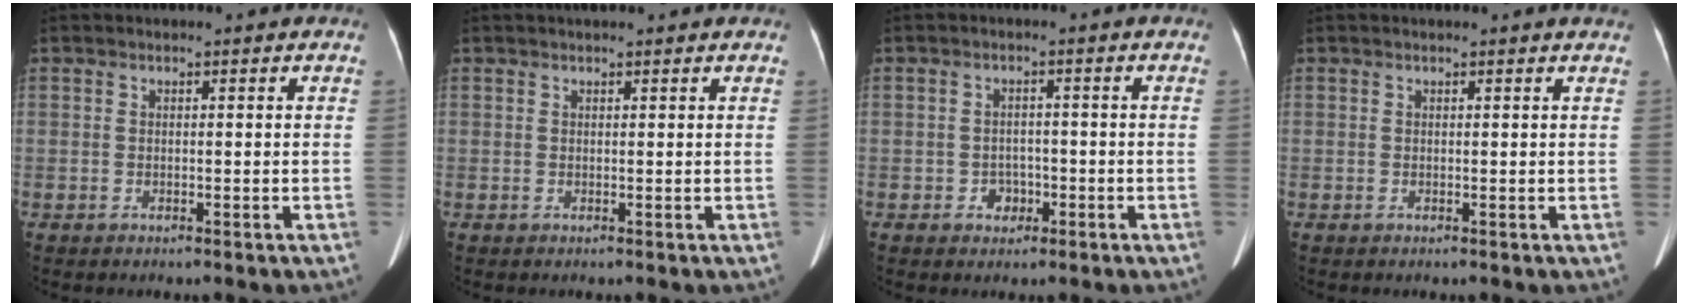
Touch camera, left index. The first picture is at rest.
{"total": 2.9, "force": [2.4, 0.6, 1.5], "torque": [-0.019, 0.028, 0.033]}
{"total": 2.6, "force": [-1.2, 2.1, 1.0], "torque": [-0.013, 0.004, -0.014]}
{"total": 1.6, "force": [1.5, -0.2, 0.4], "torque": [-0.016, -0.002, 0.012]}